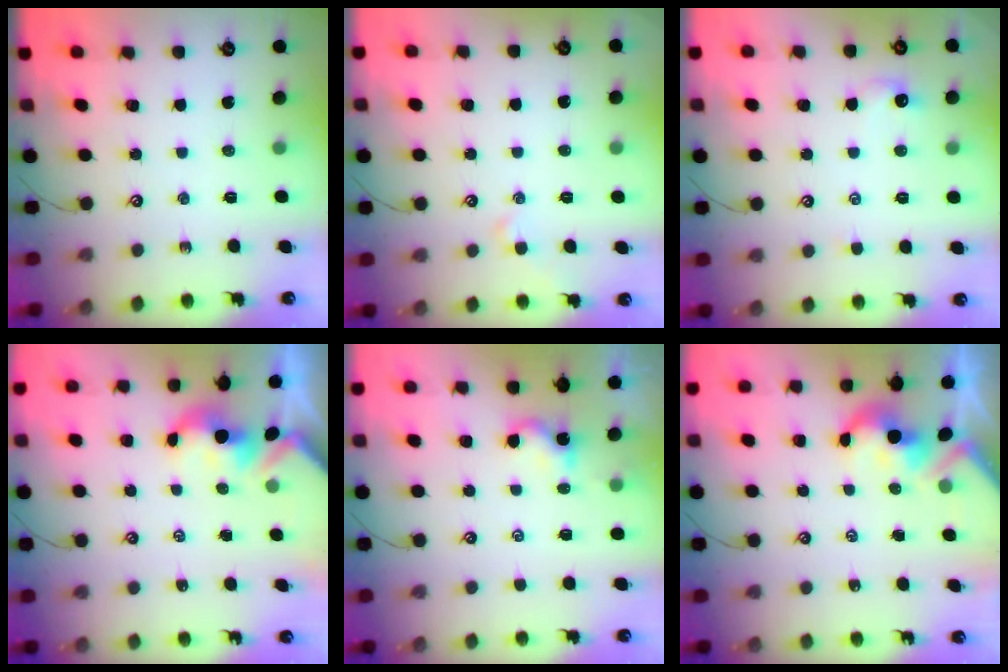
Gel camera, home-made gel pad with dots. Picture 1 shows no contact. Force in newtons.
{"total": 1.9, "press": 1.8, "slide": 0.4}
{"total": 1.6, "press": 1.5, "slide": 0.4}
{"total": 1.7, "press": 1.7, "slide": 0.2}
{"total": 1.2, "press": 1.1, "slide": 0.1}
{"total": 3.8, "press": 3.7, "slide": 0.6}